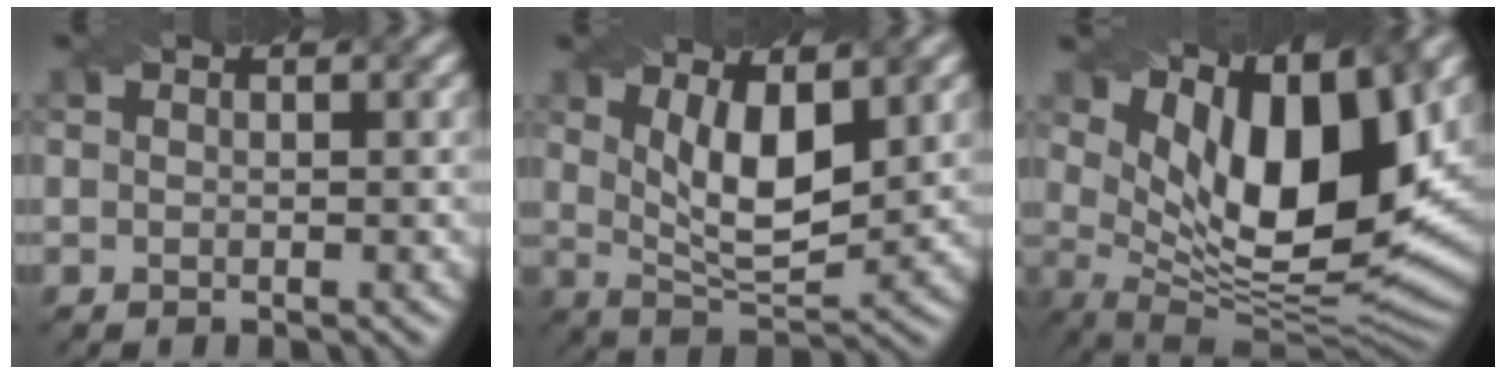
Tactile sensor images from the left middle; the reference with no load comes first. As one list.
[{"total": 5.9, "force": [2.0, 2.2, 5.1], "torque": [-0.095, -0.013, 0.042]}, {"total": 13.3, "force": [5.3, 5.3, 10.9], "torque": [-0.178, -0.007, 0.097]}]